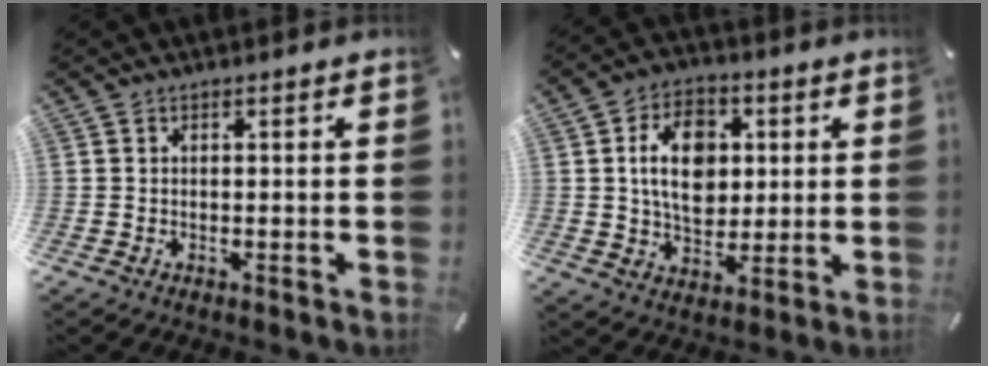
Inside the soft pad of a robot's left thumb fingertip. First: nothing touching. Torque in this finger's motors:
{"motor_torque": [0.56, 0.41, 0.27, -0.02, 0.39]}